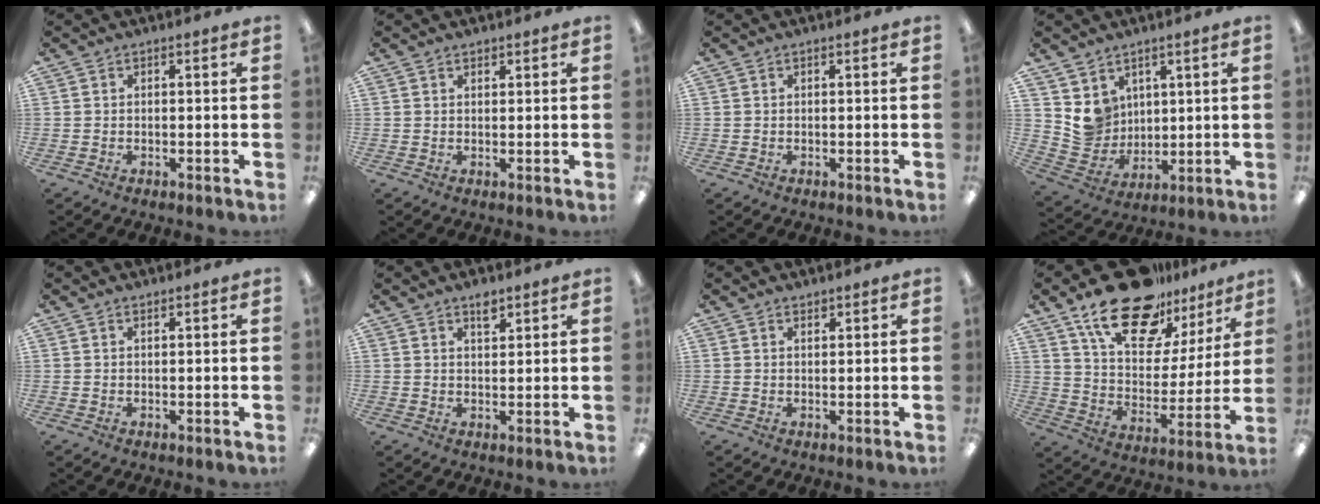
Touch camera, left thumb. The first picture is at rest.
{"total": 1.1, "force": [1.0, 0.5, 0.1], "torque": [-0.002, 0.000, 0.018]}
{"total": 0.0}
{"total": 8.0, "force": [4.8, 6.4, 0.3], "torque": [-0.032, -0.030, 0.101]}
{"total": 0.6, "force": [0.6, 0.1, 0.1], "torque": [-0.004, 0.001, 0.011]}
{"total": 3.5, "force": [2.5, 1.6, 1.8], "torque": [-0.014, -0.011, 0.041]}
{"total": 1.2, "force": [1.2, 0.4, 0.2], "torque": [-0.004, -0.001, 0.022]}
{"total": 20.9, "force": [15.4, 9.7, 10.3], "torque": [-0.181, -0.096, 0.271]}